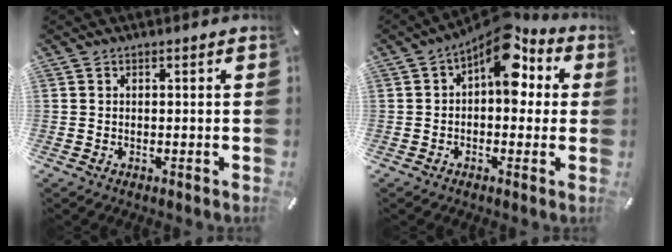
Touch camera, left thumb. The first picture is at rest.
{"total": 12.8, "force": [5.3, 6.9, 9.4], "torque": [-0.128, -0.031, 0.090]}